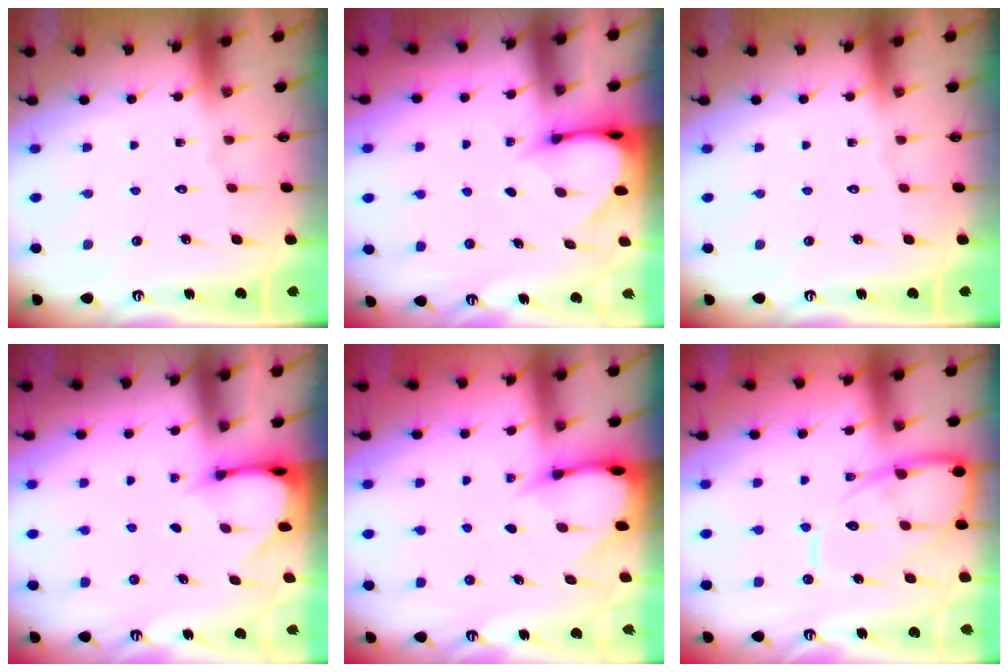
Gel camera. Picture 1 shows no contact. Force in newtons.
{"total": 3.6, "press": 3.5, "slide": 0.2}
{"total": 0.0}
{"total": 3.0, "press": 3.0, "slide": 0.2}
{"total": 4.2, "press": 4.1, "slide": 0.6}
{"total": 11.9, "press": 11.8, "slide": 1.2}